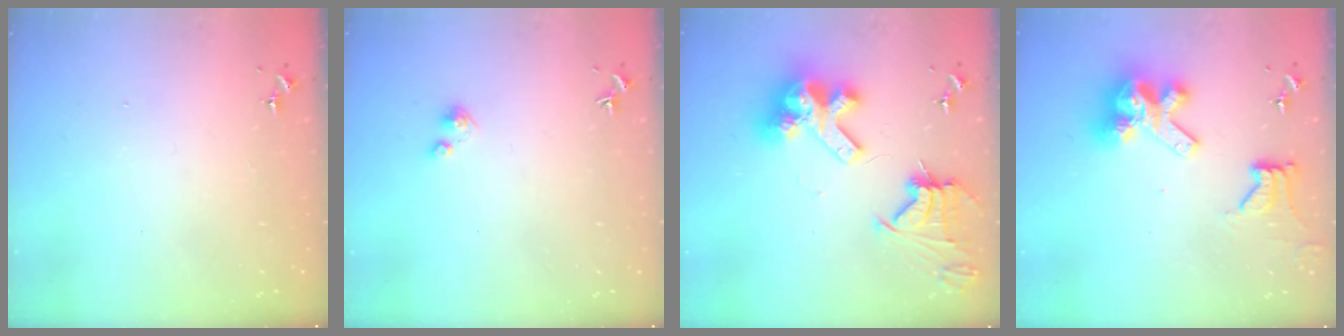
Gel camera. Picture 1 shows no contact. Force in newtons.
{"total": 2.8, "press": 2.8, "slide": 0.3}
{"total": 18.5, "press": 18.4, "slide": 2.1}
{"total": 15.3, "press": 15.1, "slide": 2.0}